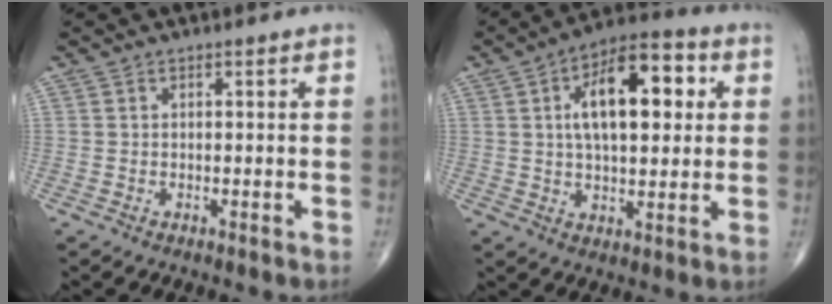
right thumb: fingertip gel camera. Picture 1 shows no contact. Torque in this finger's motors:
{"motor_torque": [0.75, 3.28, 1.65, 0.24, 0.40]}